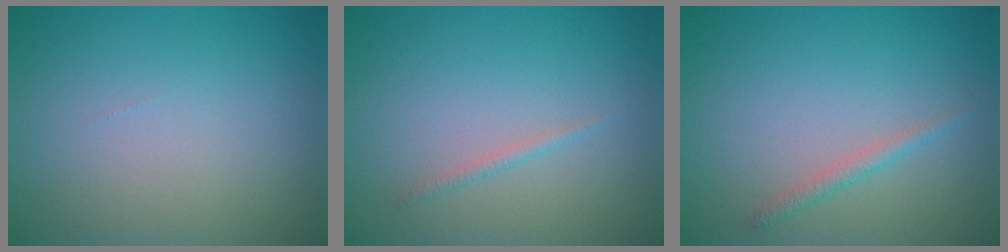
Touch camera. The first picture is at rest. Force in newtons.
{"total": 0.7, "press": 0.7, "slide": 0.1}
{"total": 1.2, "press": 1.1, "slide": 0.0}